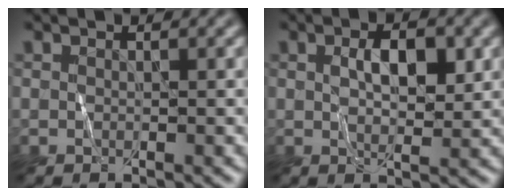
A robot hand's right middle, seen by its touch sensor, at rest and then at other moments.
{"total": 3.7, "force": [1.1, 1.6, 3.1], "torque": [-0.056, 0.003, 0.021]}